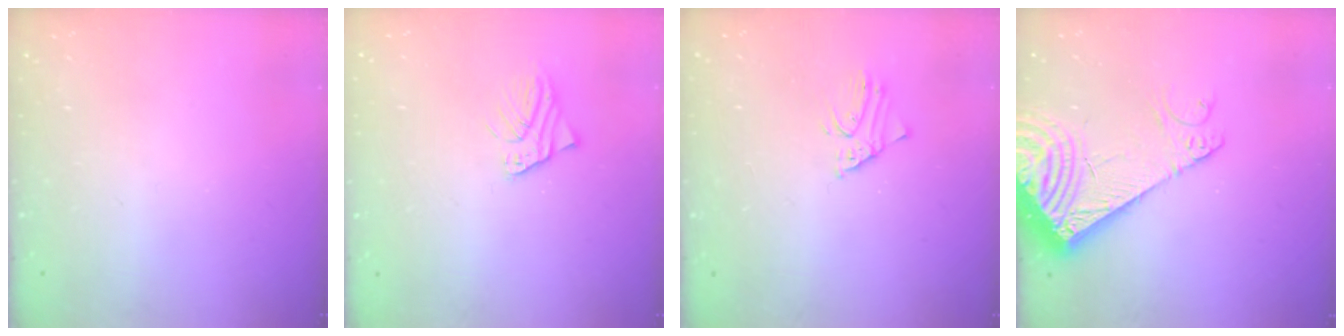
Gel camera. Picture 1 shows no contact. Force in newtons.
{"total": 2.8, "press": 2.8, "slide": 0.2}
{"total": 1.9, "press": 1.9, "slide": 0.1}
{"total": 15.6, "press": 15.3, "slide": 2.8}